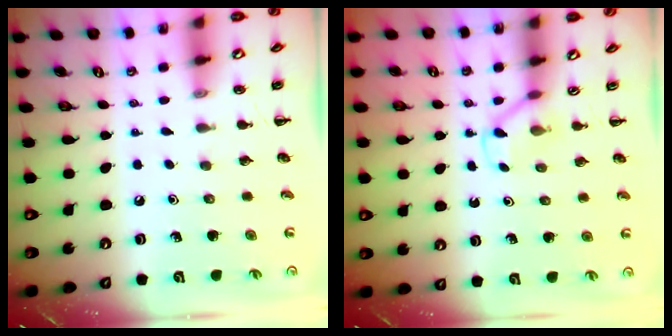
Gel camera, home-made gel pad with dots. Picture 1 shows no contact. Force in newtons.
{"total": 3.0, "press": 2.8, "slide": 1.1}